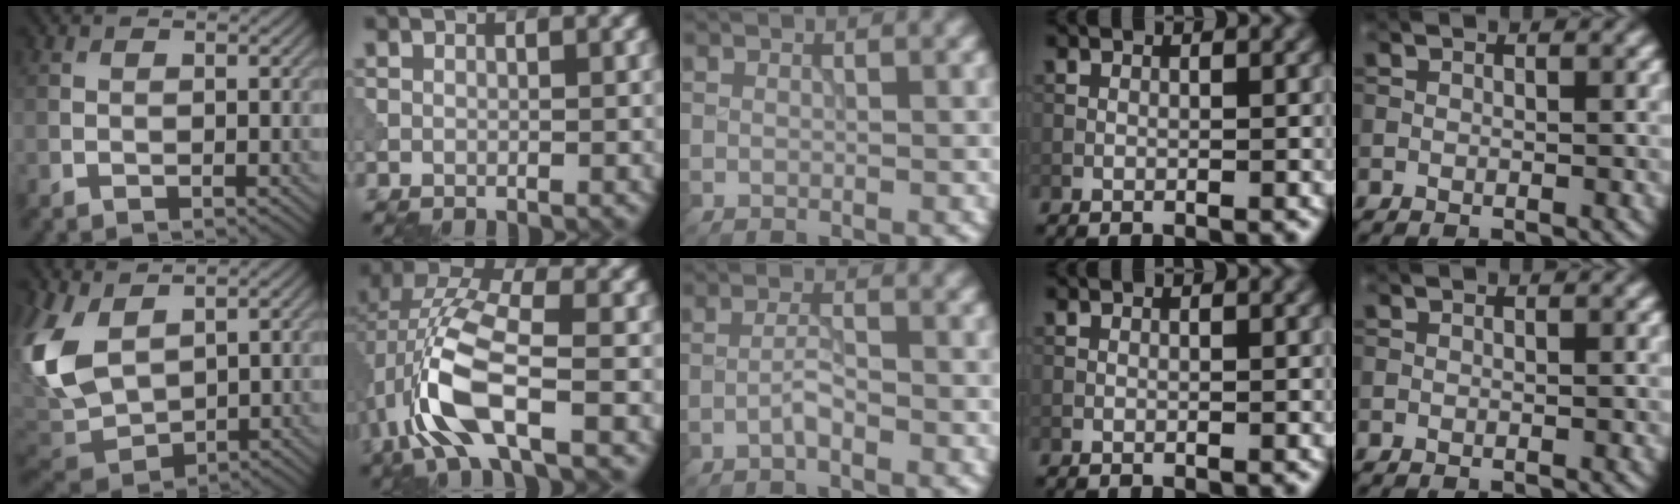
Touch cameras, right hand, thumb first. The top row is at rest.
{"thumb": {"total": 10.1, "force": [2.6, 6.3, 7.5], "torque": [-0.220, 0.001, 0.048]}, "index": {"total": 9.1, "force": [-2.6, 3.5, 8.0], "torque": [-0.183, 0.012, -0.060]}, "middle": {"total": 1.6, "force": [-0.9, 0.3, 1.3], "torque": [-0.024, 0.007, -0.022]}}